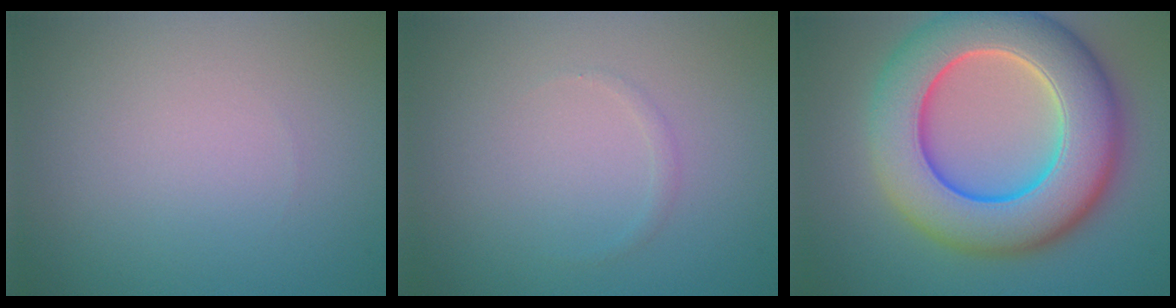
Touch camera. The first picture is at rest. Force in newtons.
{"total": 0.5, "press": 0.5, "slide": 0.0}
{"total": 12.5, "press": 12.5, "slide": 0.4}